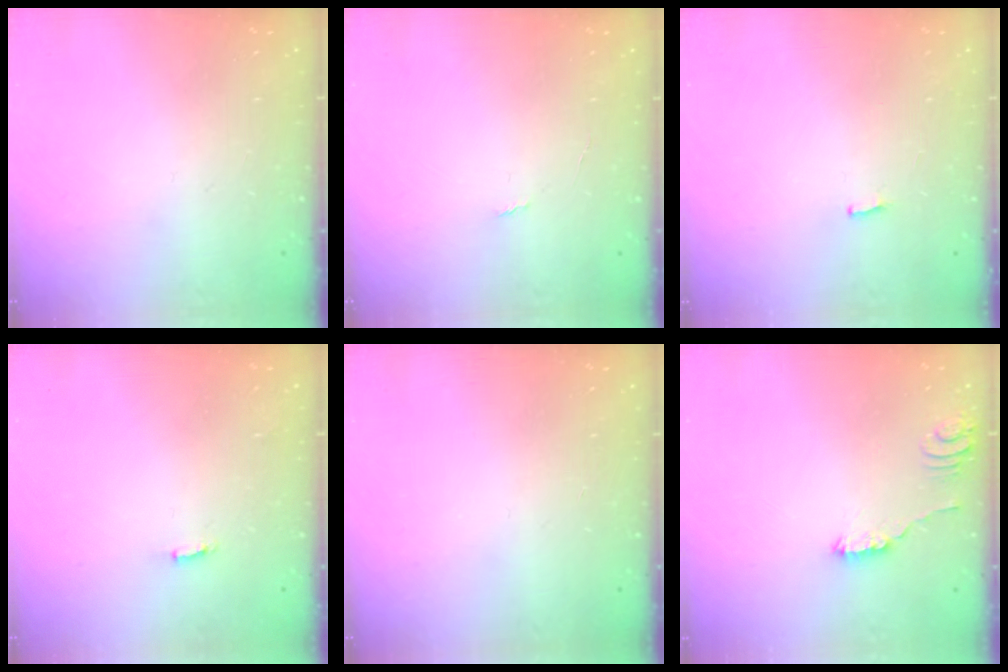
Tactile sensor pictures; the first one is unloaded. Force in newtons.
{"total": 4.8, "press": 4.8, "slide": 0.3}
{"total": 0.0}
{"total": 4.0, "press": 4.0, "slide": 0.3}
{"total": 1.6, "press": 1.5, "slide": 0.3}
{"total": 1.6, "press": 1.5, "slide": 0.1}